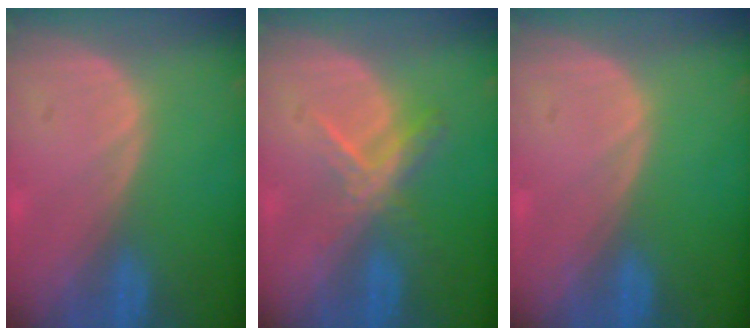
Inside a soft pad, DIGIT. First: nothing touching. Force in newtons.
{"total": 5.7, "press": 5.0, "slide": 2.7}
{"total": 0.0}